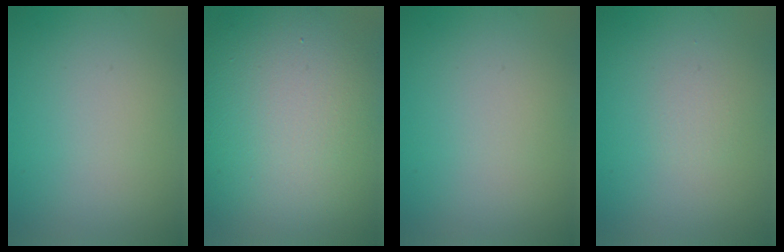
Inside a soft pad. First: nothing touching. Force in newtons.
{"total": 17.2, "press": 17.1, "slide": 1.2}
{"total": 0.0}
{"total": 0.6, "press": 0.6, "slide": 0.1}